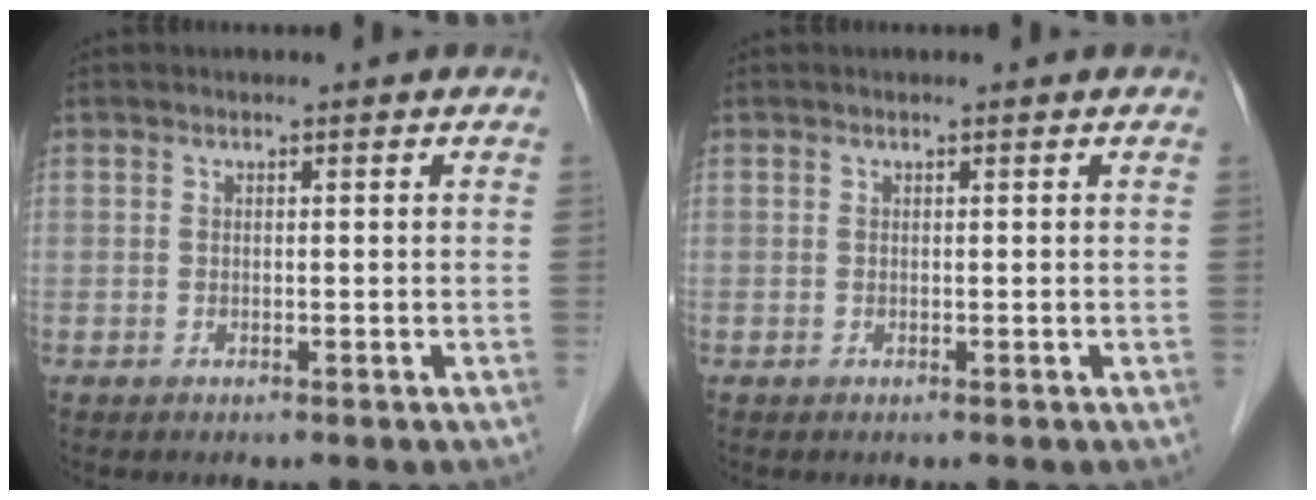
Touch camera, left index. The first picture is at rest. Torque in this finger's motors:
{"motor_torque": [0.00, 0.00, 0.00, 0.00]}